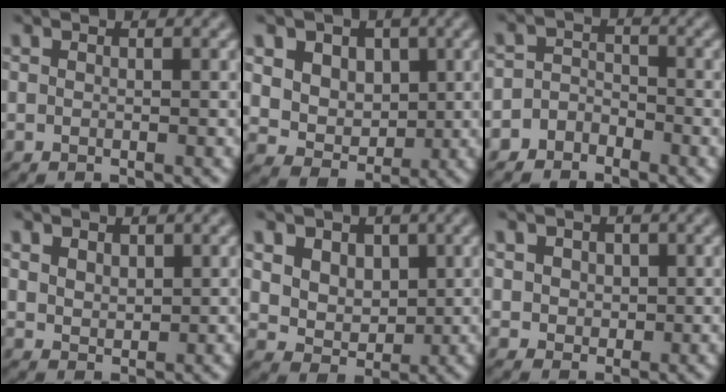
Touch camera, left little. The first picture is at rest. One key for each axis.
{"total": 7.2, "fx": 2.5, "fy": 5.7, "fz": 3.4, "tx": -0.067, "ty": 0.004, "tz": 0.044}
{"total": 2.9, "fx": -2.2, "fy": 1.9, "fz": 0.1, "tx": 0.035, "ty": 0.010, "tz": -0.053}
{"total": 2.1, "fx": 1.1, "fy": 1.4, "fz": 1.1, "tx": -0.031, "ty": -0.002, "tz": 0.018}
{"total": 6.5, "fx": 2.6, "fy": 5.2, "fz": 3.1, "tx": -0.071, "ty": 0.004, "tz": 0.044}
{"total": 3.0, "fx": 1.0, "fy": 2.4, "fz": 1.5, "tx": -0.040, "ty": 0.006, "tz": 0.015}